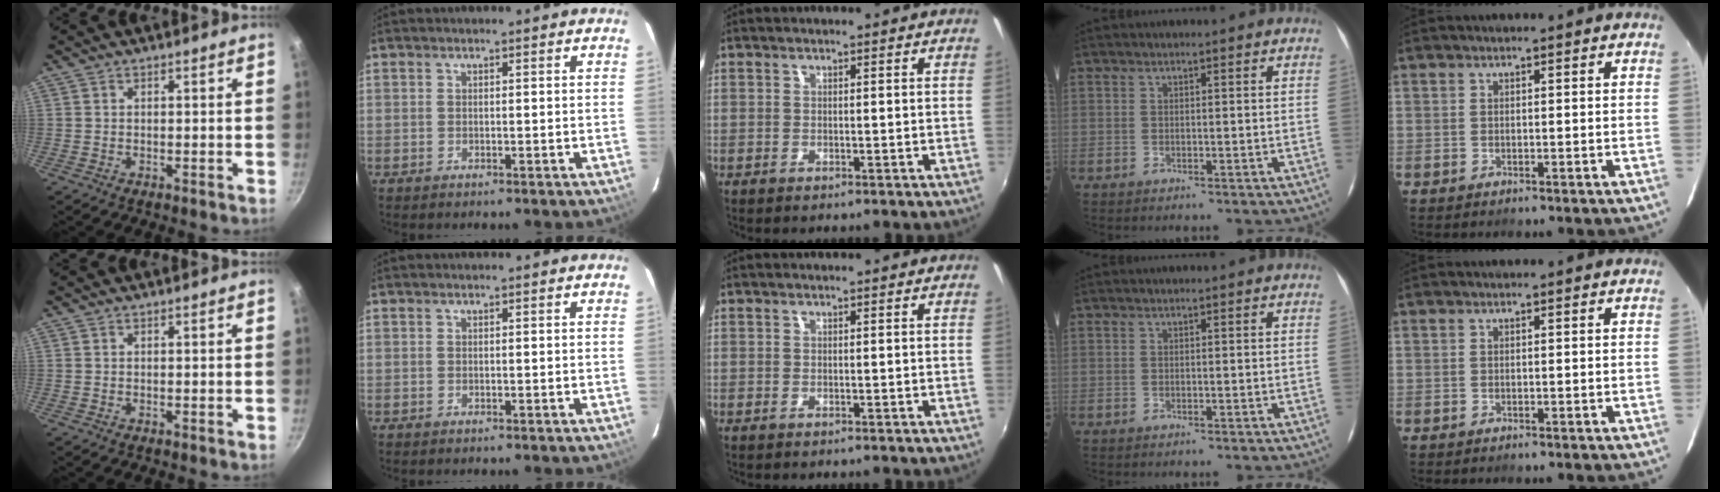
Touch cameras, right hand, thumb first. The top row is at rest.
{}